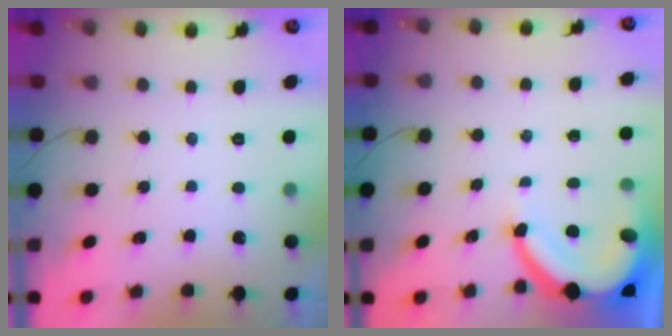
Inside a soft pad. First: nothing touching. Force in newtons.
{"total": 8.5, "press": 8.5, "slide": 0.8}